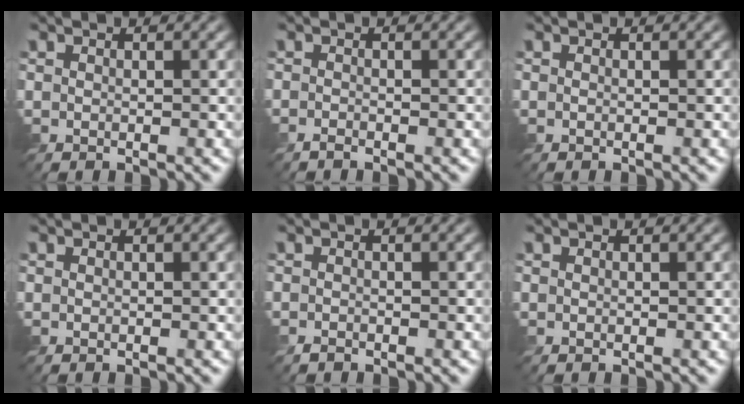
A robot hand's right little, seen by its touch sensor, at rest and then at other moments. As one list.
[{"total": 0.9, "force": [-0.9, 0.1, 0.2], "torque": [-0.003, -0.002, -0.021]}, {"total": 0.0}, {"total": 0.0}, {"total": 0.8, "force": [-0.7, 0.4, 0.1], "torque": [0.004, -0.002, -0.017]}, {"total": 0.0}]